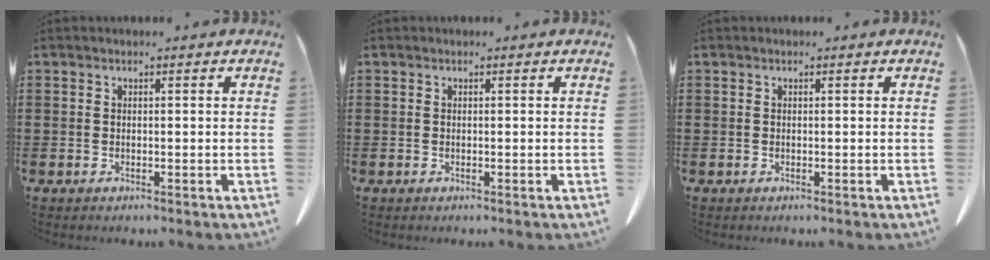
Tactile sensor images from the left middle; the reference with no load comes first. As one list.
[{"total": 0.0}, {"total": 0.0}]